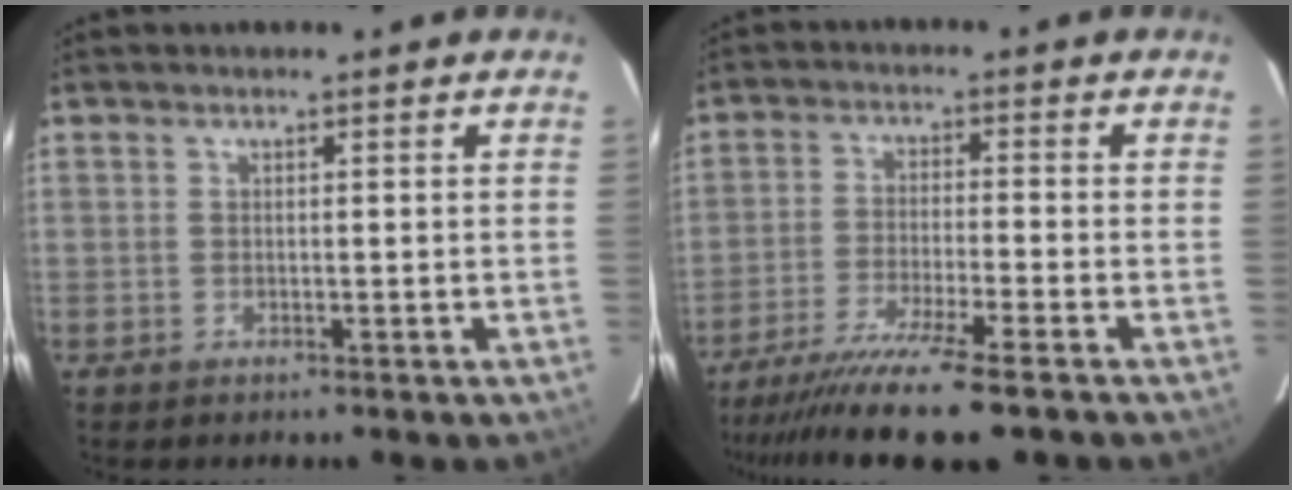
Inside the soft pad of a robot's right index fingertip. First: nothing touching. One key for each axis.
{"total": 12.0, "fx": -9.5, "fy": -0.9, "fz": 7.3, "tx": -0.115, "ty": -0.033, "tz": -0.153}